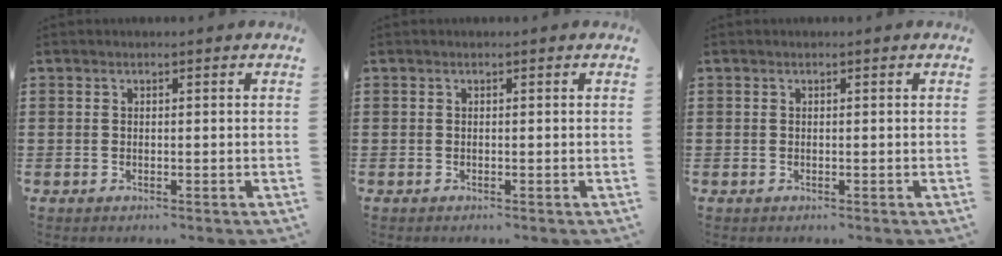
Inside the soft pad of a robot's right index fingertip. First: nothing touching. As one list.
[{"total": 0.0}, {"total": 0.0}]